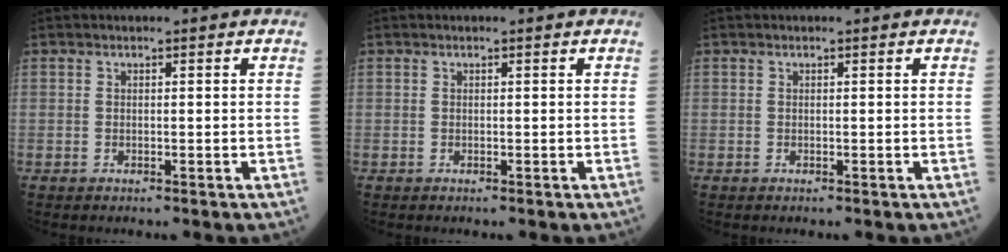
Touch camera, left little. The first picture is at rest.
{"total": 0.0}
{"total": 0.0}